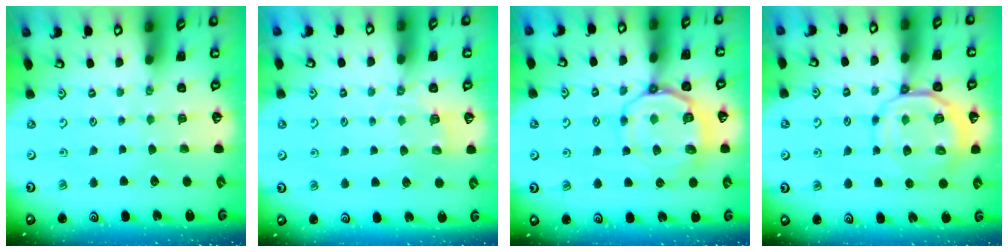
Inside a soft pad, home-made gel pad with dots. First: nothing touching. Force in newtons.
{"total": 3.1, "press": 2.4, "slide": 2.0}
{"total": 10.6, "press": 10.4, "slide": 1.9}
{"total": 9.7, "press": 9.5, "slide": 1.8}